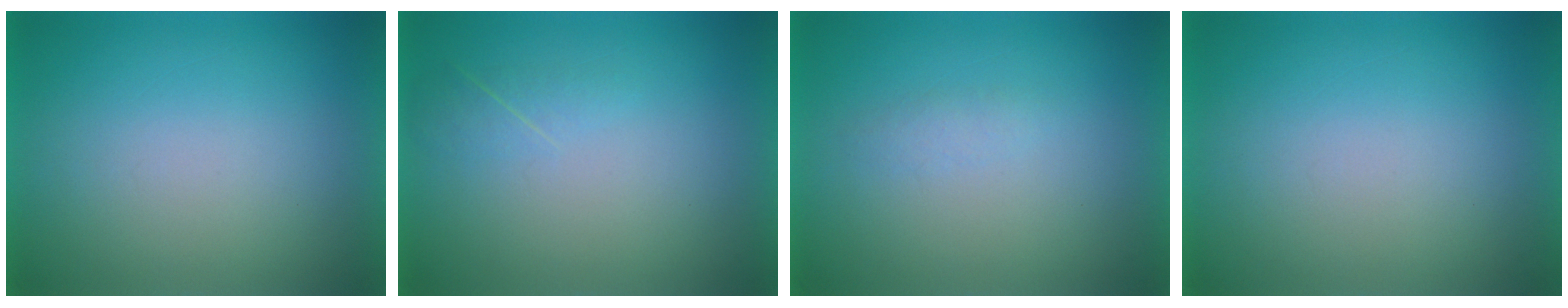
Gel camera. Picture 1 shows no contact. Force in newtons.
{"total": 1.9}
{"total": 1.5}
{"total": 0.0}